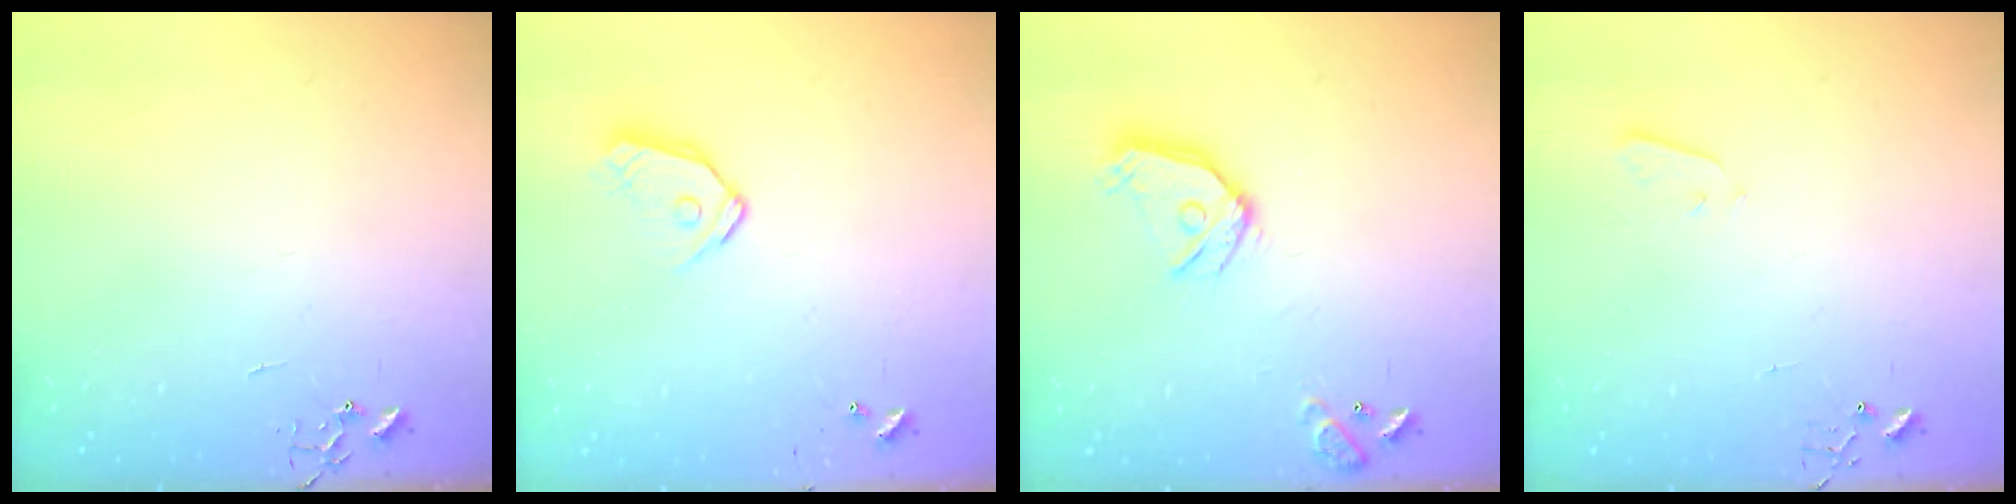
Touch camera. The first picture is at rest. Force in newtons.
{"total": 9.8, "press": 9.8, "slide": 0.9}
{"total": 14.0, "press": 13.8, "slide": 1.9}
{"total": 2.1, "press": 2.1, "slide": 0.3}